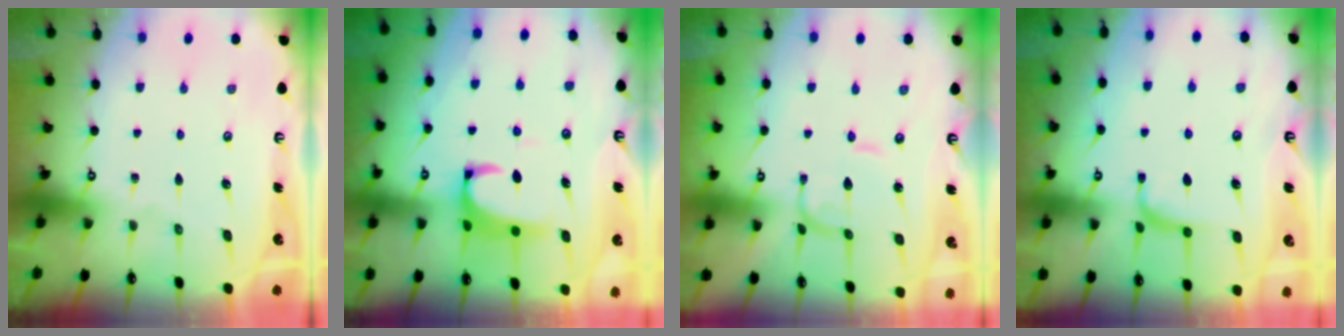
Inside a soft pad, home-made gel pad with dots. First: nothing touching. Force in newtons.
{"total": 2.3, "press": 2.1, "slide": 0.9}
{"total": 1.6, "press": 1.6, "slide": 0.2}
{"total": 1.1, "press": 0.9, "slide": 0.7}